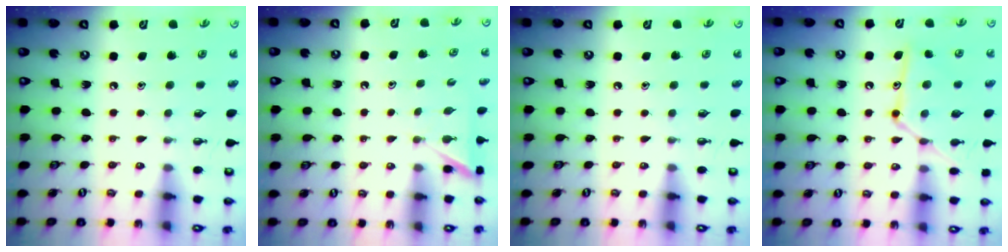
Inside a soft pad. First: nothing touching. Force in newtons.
{"total": 2.7, "press": 2.7, "slide": 0.2}
{"total": 0.0}
{"total": 13.2, "press": 13.1, "slide": 0.9}